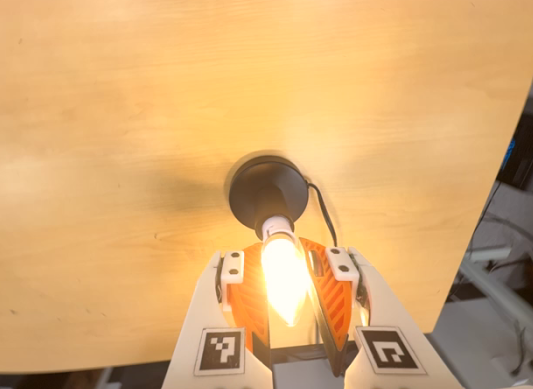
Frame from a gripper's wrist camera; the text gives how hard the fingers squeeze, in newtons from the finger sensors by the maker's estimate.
{"total": 14.2, "left": 13.6, "right": 14.8}